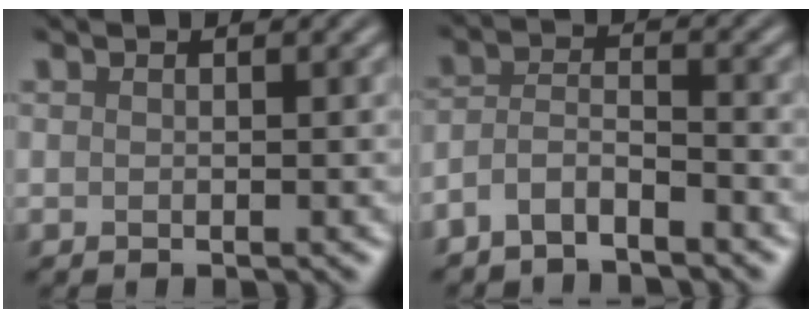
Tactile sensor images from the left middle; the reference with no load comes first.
{"total": 3.0, "force": [-2.5, 0.9, 1.5], "torque": [-0.032, 0.004, -0.057]}